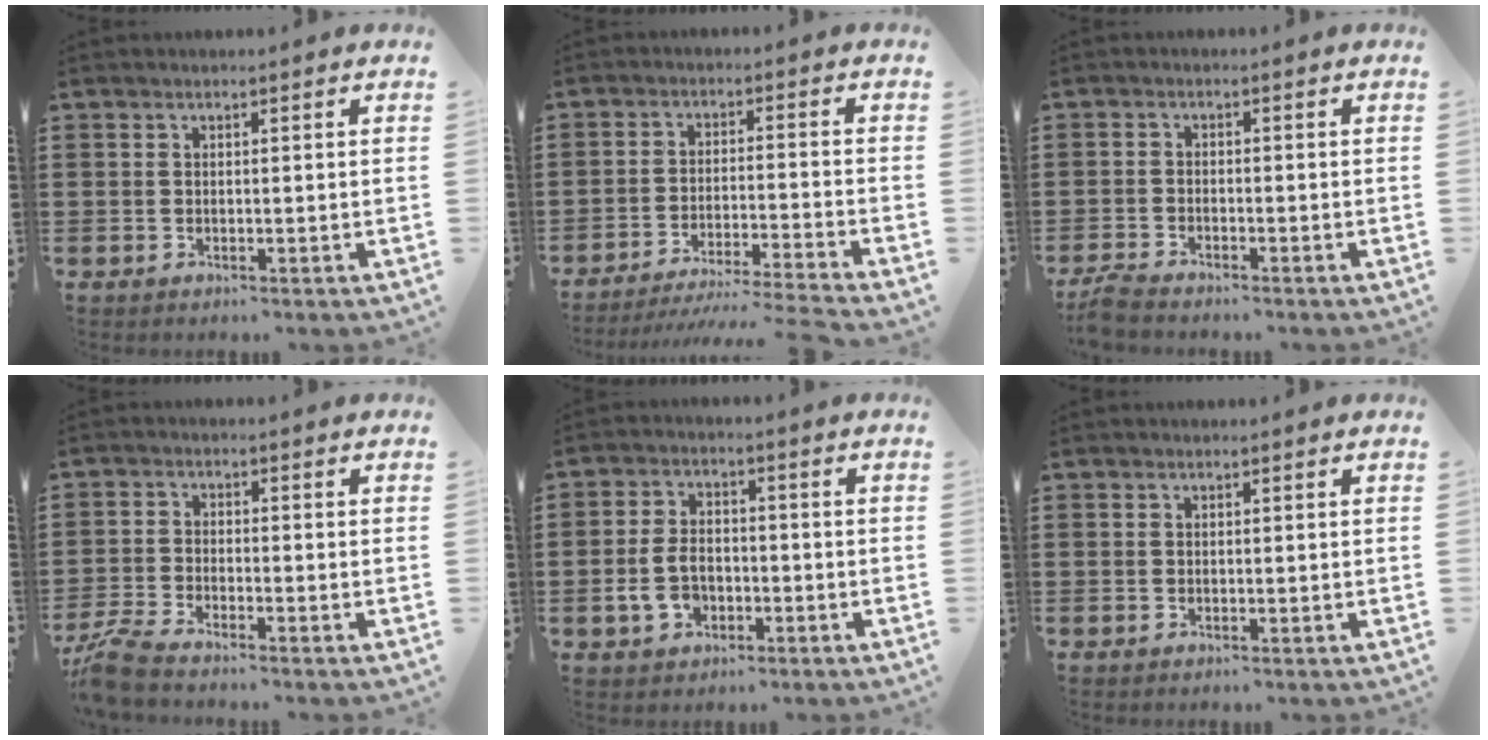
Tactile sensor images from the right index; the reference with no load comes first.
{"total": 4.6, "force": [-4.1, -0.8, 1.8], "torque": [-0.041, -0.021, -0.084]}
{"total": 2.6, "force": [-2.5, 0.1, 0.4], "torque": [-0.021, -0.002, -0.056]}
{"total": 4.1, "force": [-3.9, -0.1, 1.3], "torque": [-0.049, -0.016, -0.083]}
{"total": 5.7, "force": [-1.8, 3.6, 4.0], "torque": [-0.095, 0.001, -0.037]}
{"total": 0.0}